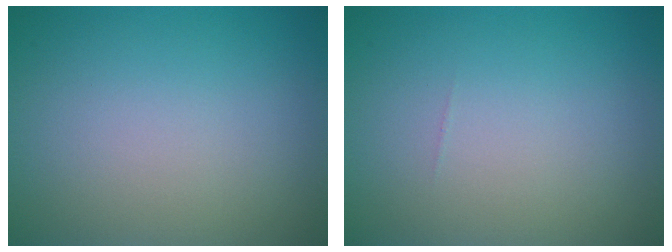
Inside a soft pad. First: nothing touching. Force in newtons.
{"total": 0.0}